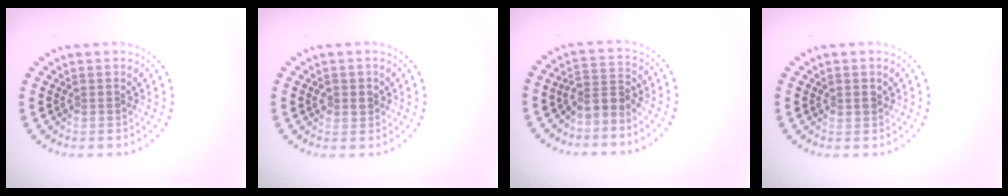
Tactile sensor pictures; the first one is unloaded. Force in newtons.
{"total": 1.5, "press": 1.4, "slide": 0.6}
{"total": 2.5, "press": 1.8, "slide": 1.8}
{"total": 0.5, "press": 0.4, "slide": 0.3}